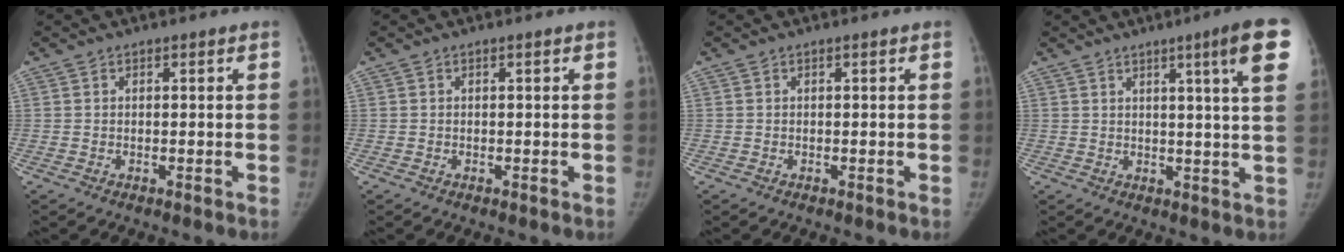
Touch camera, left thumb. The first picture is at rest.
{"total": 0.0}
{"total": 0.0}
{"total": 10.1, "force": [4.9, -0.1, 8.9], "torque": [-0.114, -0.022, 0.055]}